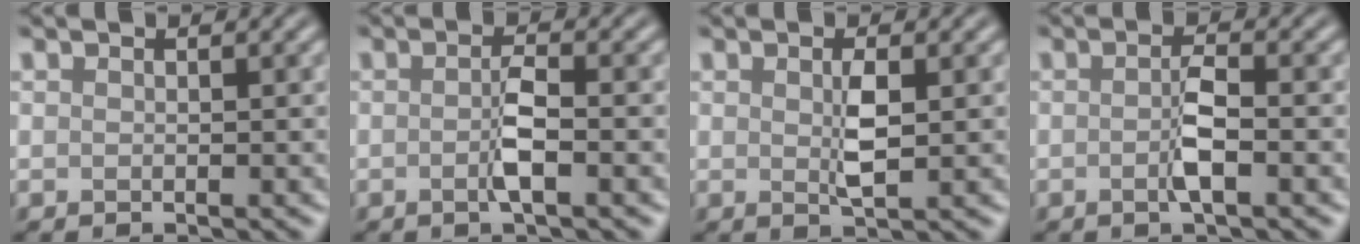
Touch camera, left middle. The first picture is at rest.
{"total": 2.2, "force": [-0.4, 0.3, 2.2], "torque": [-0.042, 0.000, -0.012]}
{"total": 2.1, "force": [0.4, 0.6, 2.0], "torque": [-0.044, -0.003, 0.006]}
{"total": 2.3, "force": [-0.4, 0.4, 2.2], "torque": [-0.043, -0.001, -0.012]}